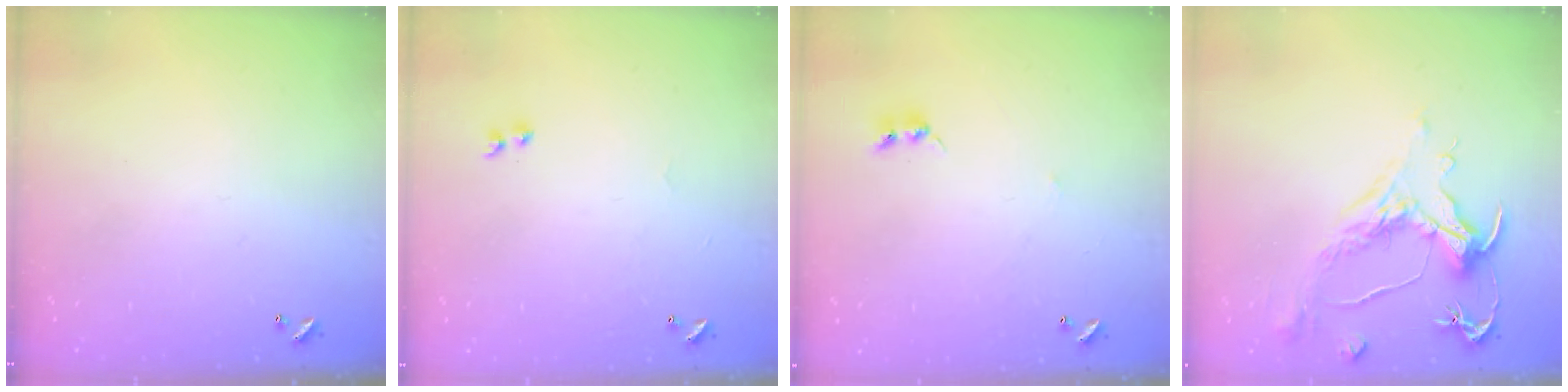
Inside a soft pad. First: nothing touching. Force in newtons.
{"total": 1.2, "press": 1.1, "slide": 0.5}
{"total": 2.5, "press": 2.4, "slide": 0.6}
{"total": 1.7, "press": 0.9, "slide": 1.4}